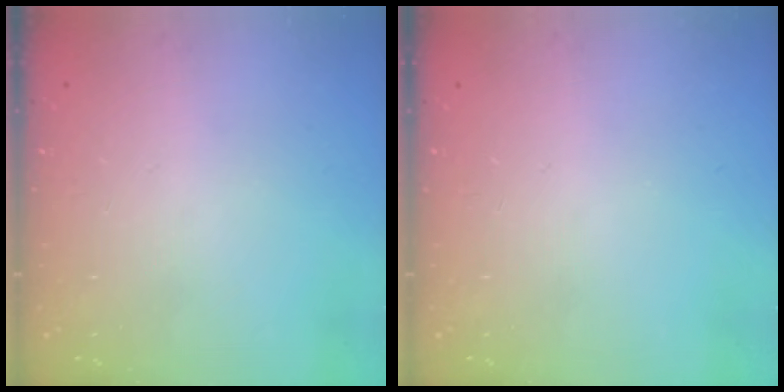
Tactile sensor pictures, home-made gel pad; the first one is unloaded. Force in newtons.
{"total": 0.0}